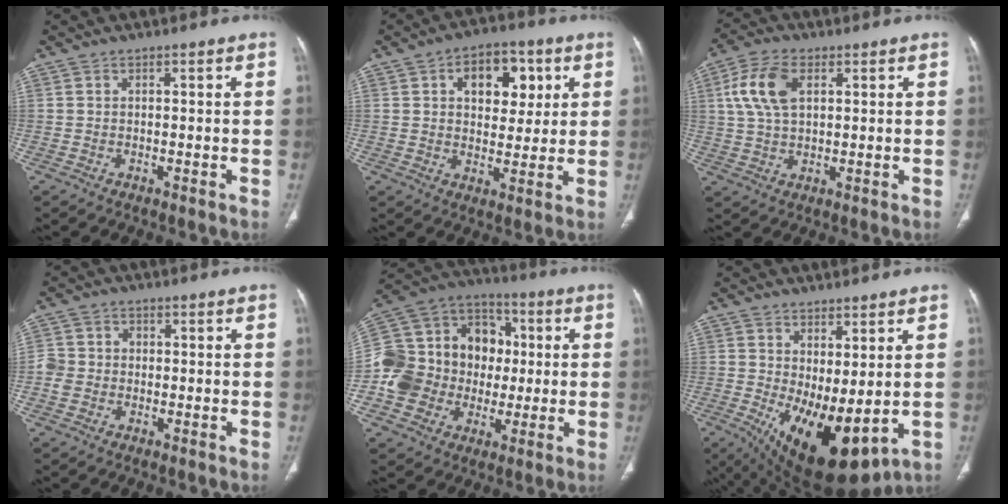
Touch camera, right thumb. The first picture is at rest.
{"total": 11.5, "force": [3.9, 7.4, 7.9], "torque": [-0.067, -0.004, 0.055]}
{"total": 9.3, "force": [2.7, 5.2, 7.1], "torque": [-0.149, 0.007, 0.052]}
{"total": 3.9, "force": [-0.8, 3.6, 1.3], "torque": [-0.012, 0.012, -0.019]}
{"total": 22.4, "force": [-1.2, 18.7, 12.3], "torque": [-0.215, 0.048, -0.015]}
{"total": 14.6, "force": [-1.0, 6.3, 13.2], "torque": [-0.214, -0.024, 0.011]}